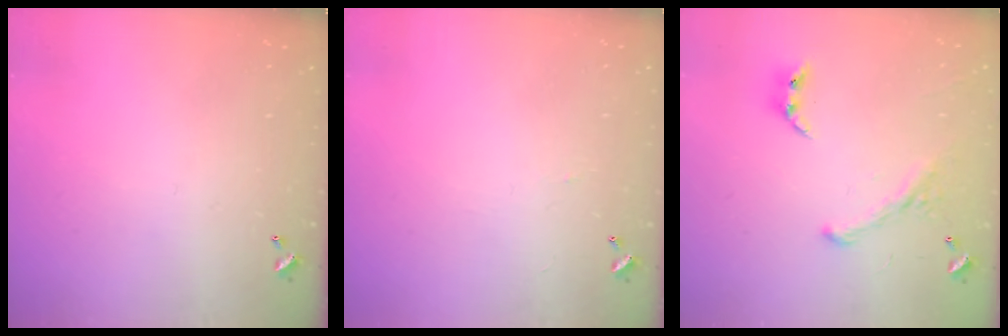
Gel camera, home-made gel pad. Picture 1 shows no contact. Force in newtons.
{"total": 0.5, "press": 0.3, "slide": 0.4}
{"total": 1.6, "press": 1.1, "slide": 1.2}